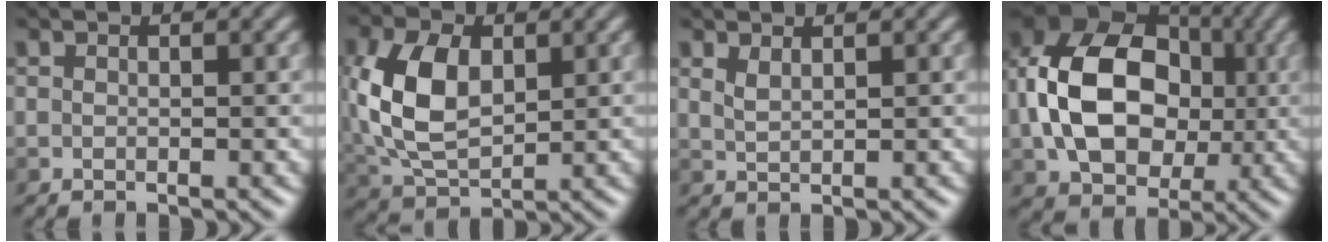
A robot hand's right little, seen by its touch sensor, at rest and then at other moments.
{"total": 8.1, "force": [1.3, 5.2, 6.1], "torque": [-0.146, 0.005, 0.027]}
{"total": 1.2, "force": [0.9, 0.4, 0.7], "torque": [-0.019, -0.001, 0.020]}
{"total": 13.6, "force": [-0.3, 9.9, 9.4], "torque": [-0.194, 0.011, -0.006]}